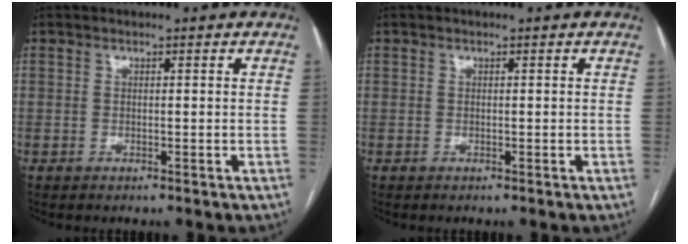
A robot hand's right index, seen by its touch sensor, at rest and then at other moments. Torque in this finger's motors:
{"motor_torque": [0.00, 0.00, 0.00, 0.01]}